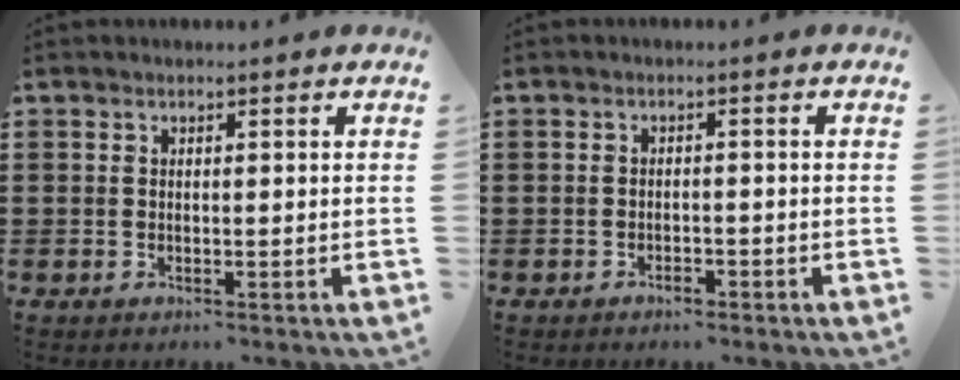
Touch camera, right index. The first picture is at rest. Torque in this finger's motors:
{"motor_torque": [1.57, 0.56, 0.17, 0.00]}